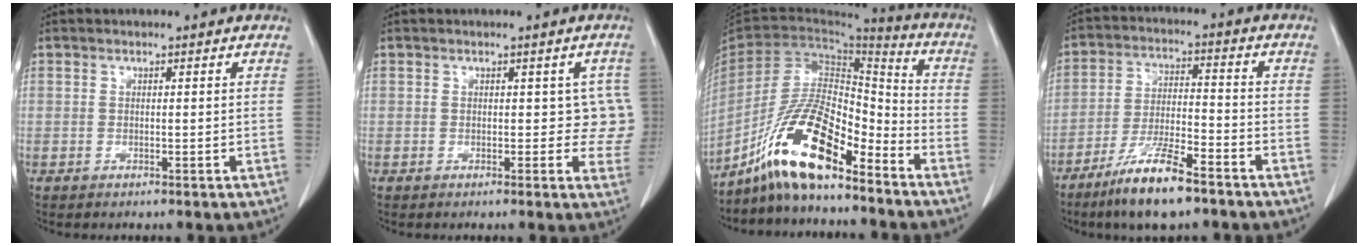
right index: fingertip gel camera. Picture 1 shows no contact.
{"total": 4.2, "force": [0.4, 2.8, 3.1], "torque": [-0.006, 0.011, 0.001]}
{"total": 15.1, "force": [-10.5, 3.3, 10.3], "torque": [-0.197, 0.012, -0.194]}
{"total": 11.1, "force": [-7.8, 1.6, 7.8], "torque": [-0.150, -0.021, -0.143]}